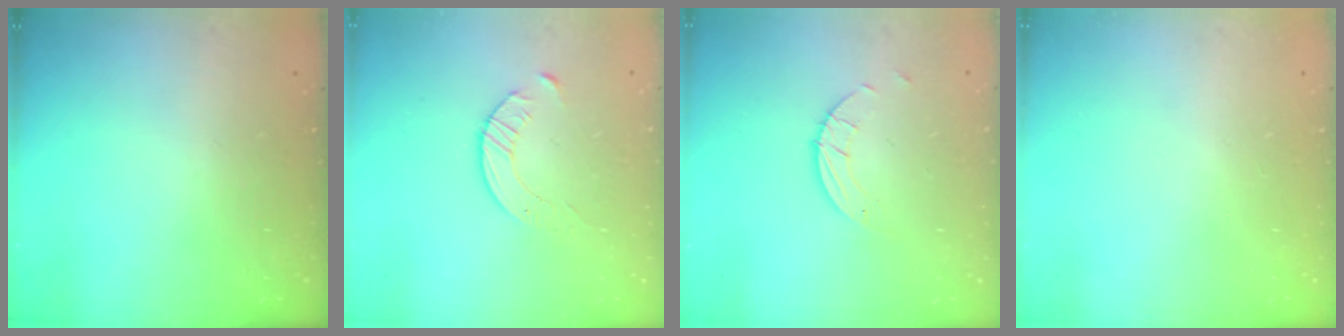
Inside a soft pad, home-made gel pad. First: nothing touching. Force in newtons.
{"total": 4.6, "press": 4.5, "slide": 0.6}
{"total": 1.5, "press": 1.5, "slide": 0.1}
{"total": 0.0}